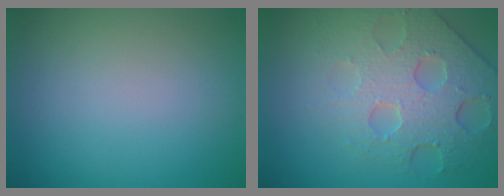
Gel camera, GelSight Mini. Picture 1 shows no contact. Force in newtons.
{"total": 6.1, "press": 5.0, "slide": 3.5}